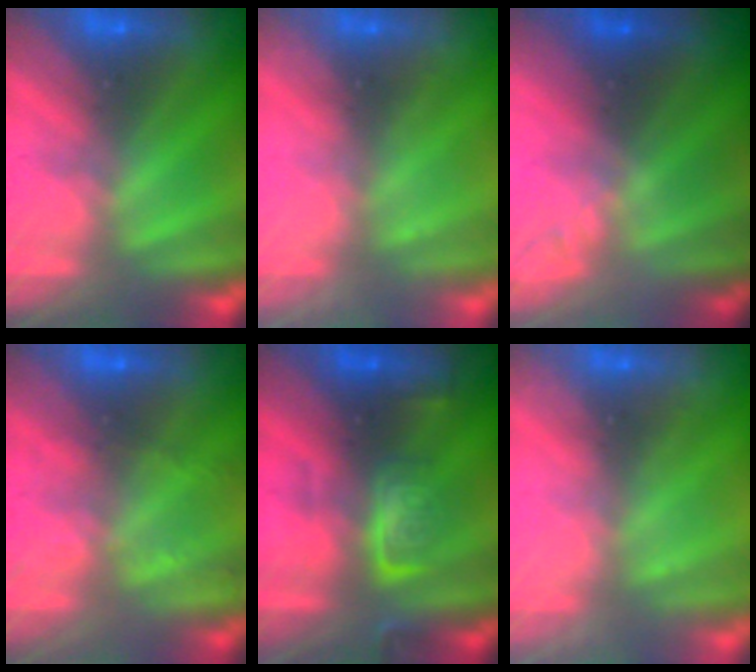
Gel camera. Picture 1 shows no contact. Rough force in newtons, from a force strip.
{"total": 2.2}
{"total": 6.1}
{"total": 2.1}
{"total": 2.7}
{"total": 2.2}